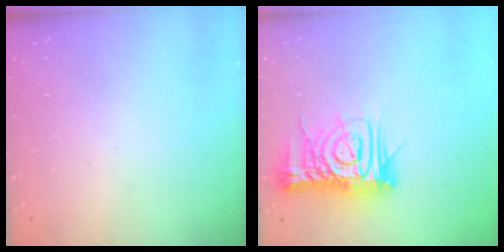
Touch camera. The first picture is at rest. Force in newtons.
{"total": 13.2, "press": 13.1, "slide": 1.6}